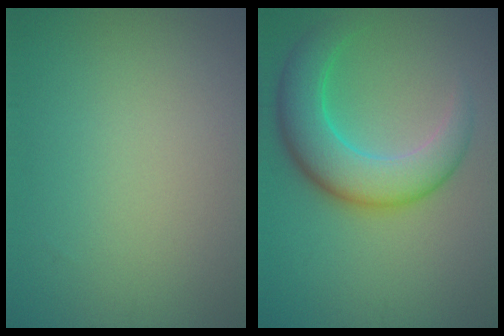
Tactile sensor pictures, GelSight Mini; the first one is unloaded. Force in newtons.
{"total": 6.6, "press": 6.6, "slide": 0.3}